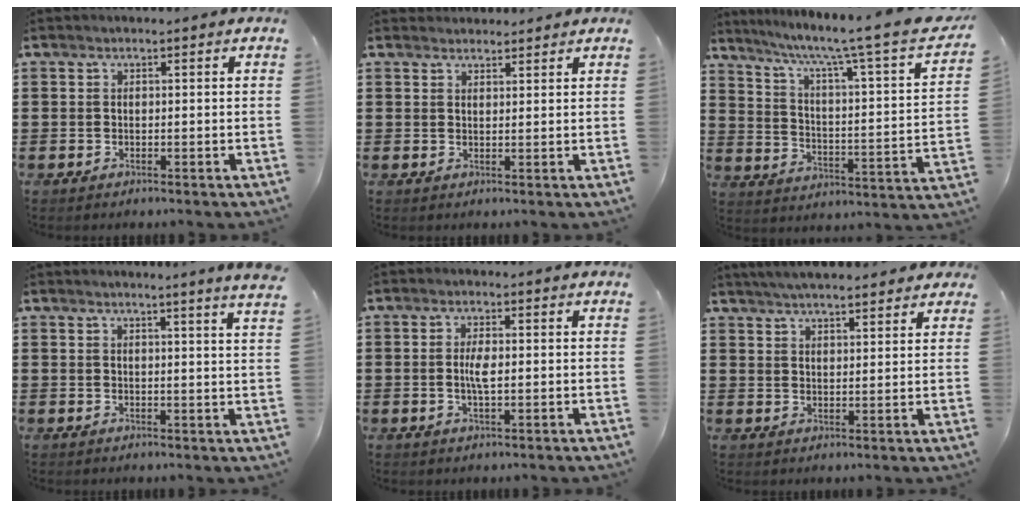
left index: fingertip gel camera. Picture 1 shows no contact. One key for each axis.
{"total": 1.9, "fx": 1.9, "fy": 0.5, "fz": 0.0, "tx": -0.005, "ty": 0.001, "tz": 0.038}
{"total": 6.9, "fx": 5.1, "fy": -0.3, "fz": 4.6, "tx": -0.108, "ty": -0.047, "tz": 0.074}
{"total": 2.7, "fx": 2.3, "fy": -1.1, "fz": 0.9, "tx": -0.022, "ty": -0.014, "tz": 0.041}
{"total": 3.3, "fx": -0.2, "fy": 1.0, "fz": 3.1, "tx": -0.064, "ty": -0.003, "tz": -0.008}
{"total": 4.4, "fx": 4.1, "fy": 0.3, "fz": 1.4, "tx": -0.039, "ty": -0.007, "tz": 0.076}